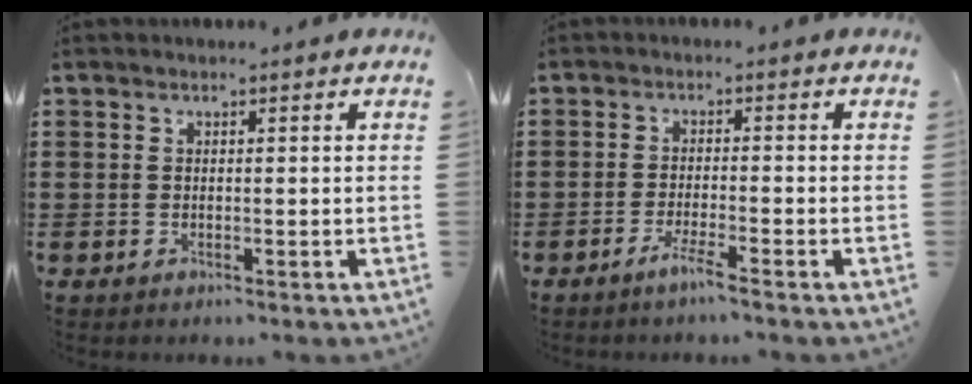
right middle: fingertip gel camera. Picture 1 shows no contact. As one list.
[{"total": 3.0, "force": [-2.1, -0.2, 2.1], "torque": [-0.042, -0.003, -0.039]}]